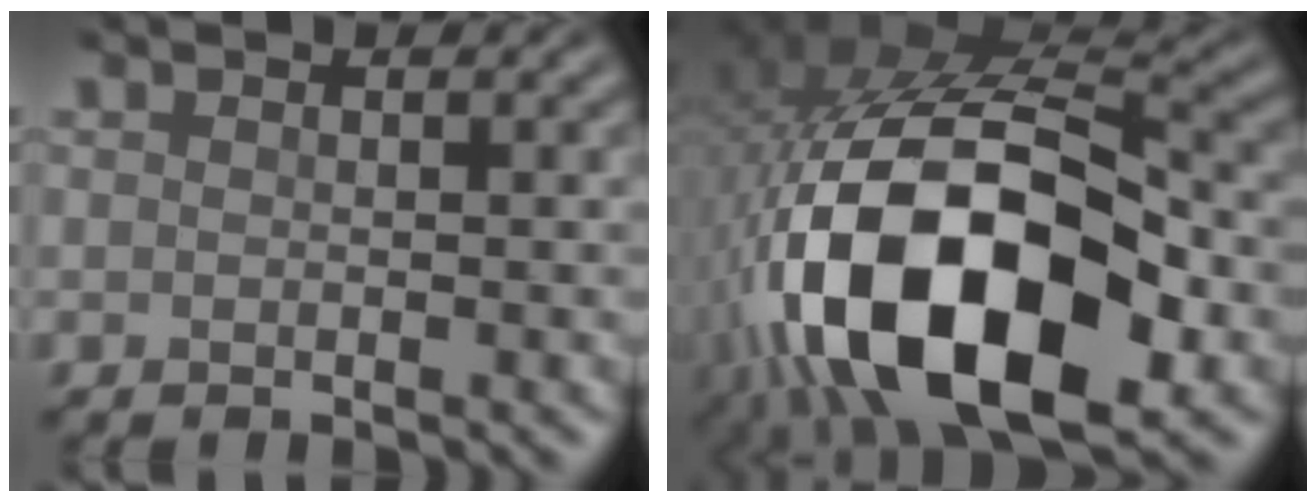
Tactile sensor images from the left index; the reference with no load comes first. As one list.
[{"total": 18.6, "force": [-5.9, 9.9, 14.6], "torque": [-0.283, -0.026, -0.092]}]